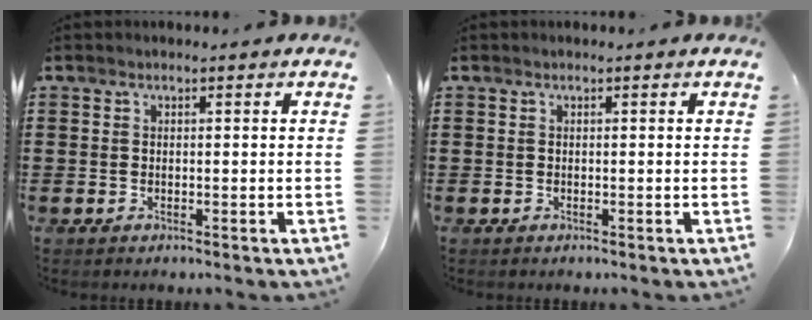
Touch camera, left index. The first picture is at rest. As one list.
[{"total": 0.0}]